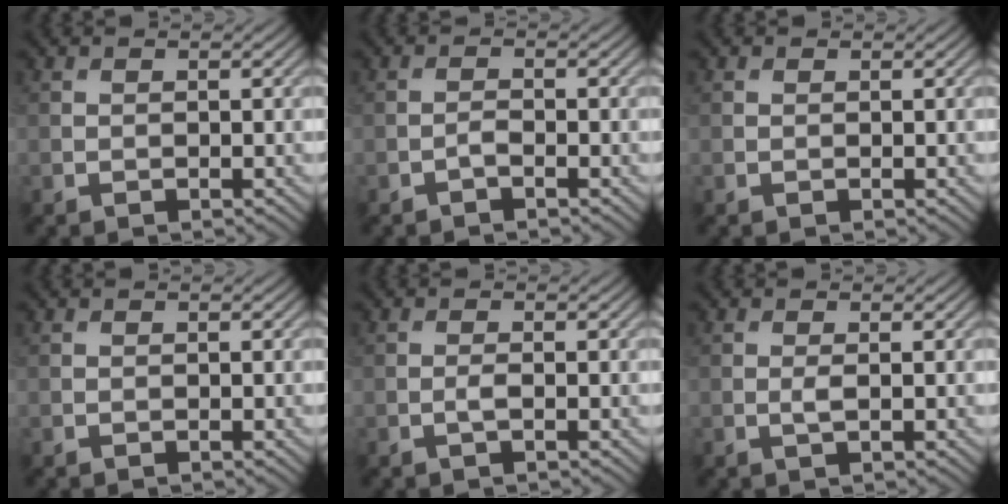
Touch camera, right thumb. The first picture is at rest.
{"total": 0.9, "force": [-0.7, 0.2, 0.5], "torque": [-0.011, 0.004, -0.016]}
{"total": 0.0}
{"total": 0.0}
{"total": 0.9, "force": [-0.4, 0.2, 0.8], "torque": [-0.019, 0.003, -0.008]}
{"total": 1.1, "force": [0.0, 0.3, 1.0], "torque": [-0.025, 0.001, -0.002]}